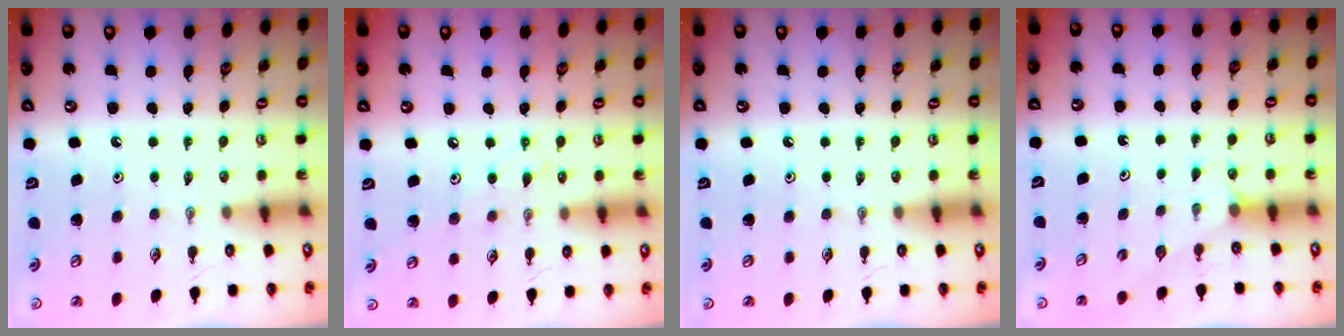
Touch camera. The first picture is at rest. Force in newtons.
{"total": 7.8, "press": 7.7, "slide": 0.6}
{"total": 0.0}
{"total": 2.5, "press": 2.4, "slide": 0.4}